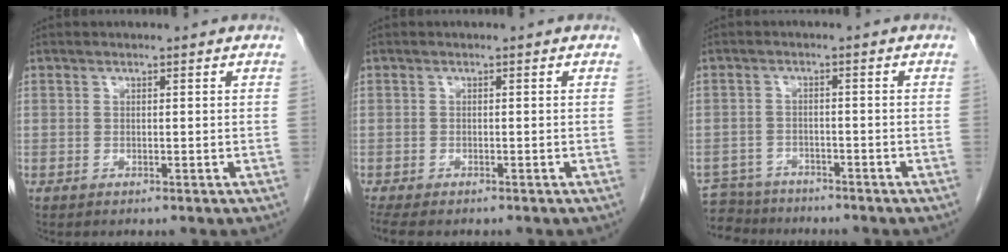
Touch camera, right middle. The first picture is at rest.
{"total": 5.4, "force": [-4.4, 1.8, 2.6], "torque": [-0.042, -0.012, -0.068]}
{"total": 6.6, "force": [-6.2, 2.3, 0.1], "torque": [-0.001, 0.001, -0.105]}